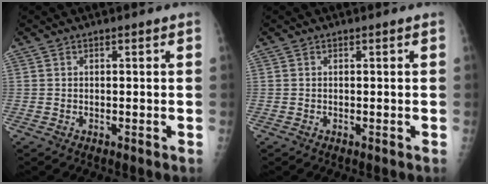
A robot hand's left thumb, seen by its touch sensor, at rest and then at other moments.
{"total": 0.0}